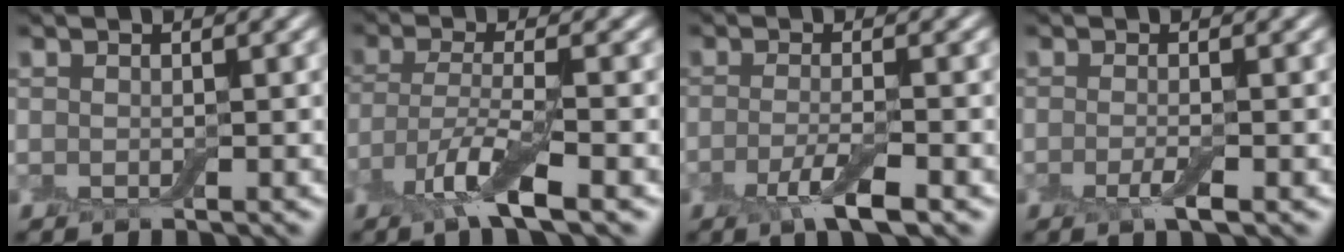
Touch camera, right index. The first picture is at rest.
{"total": 4.8, "force": [-2.5, 0.9, 4.0], "torque": [-0.081, -0.006, -0.054]}
{"total": 3.5, "force": [-1.6, 0.8, 3.0], "torque": [-0.057, -0.004, -0.035]}
{"total": 1.8, "force": [-0.7, 0.4, 1.7], "torque": [-0.031, -0.005, -0.017]}